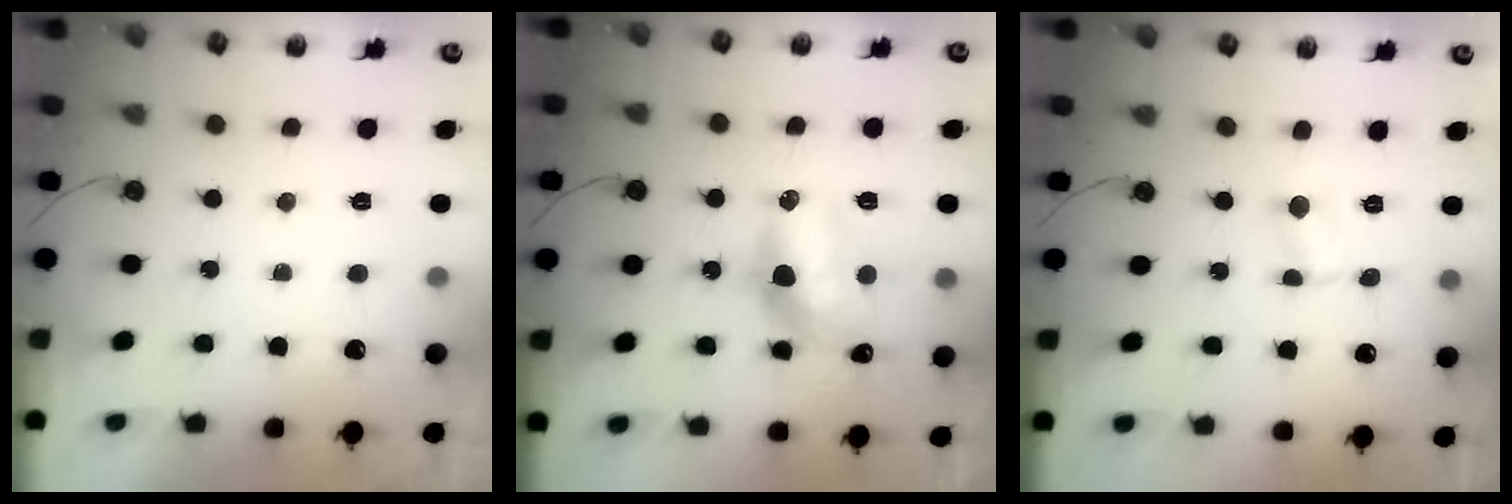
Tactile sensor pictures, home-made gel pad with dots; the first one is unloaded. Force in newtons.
{"total": 12.8, "press": 12.8, "slide": 0.8}
{"total": 2.3, "press": 2.2, "slide": 0.5}